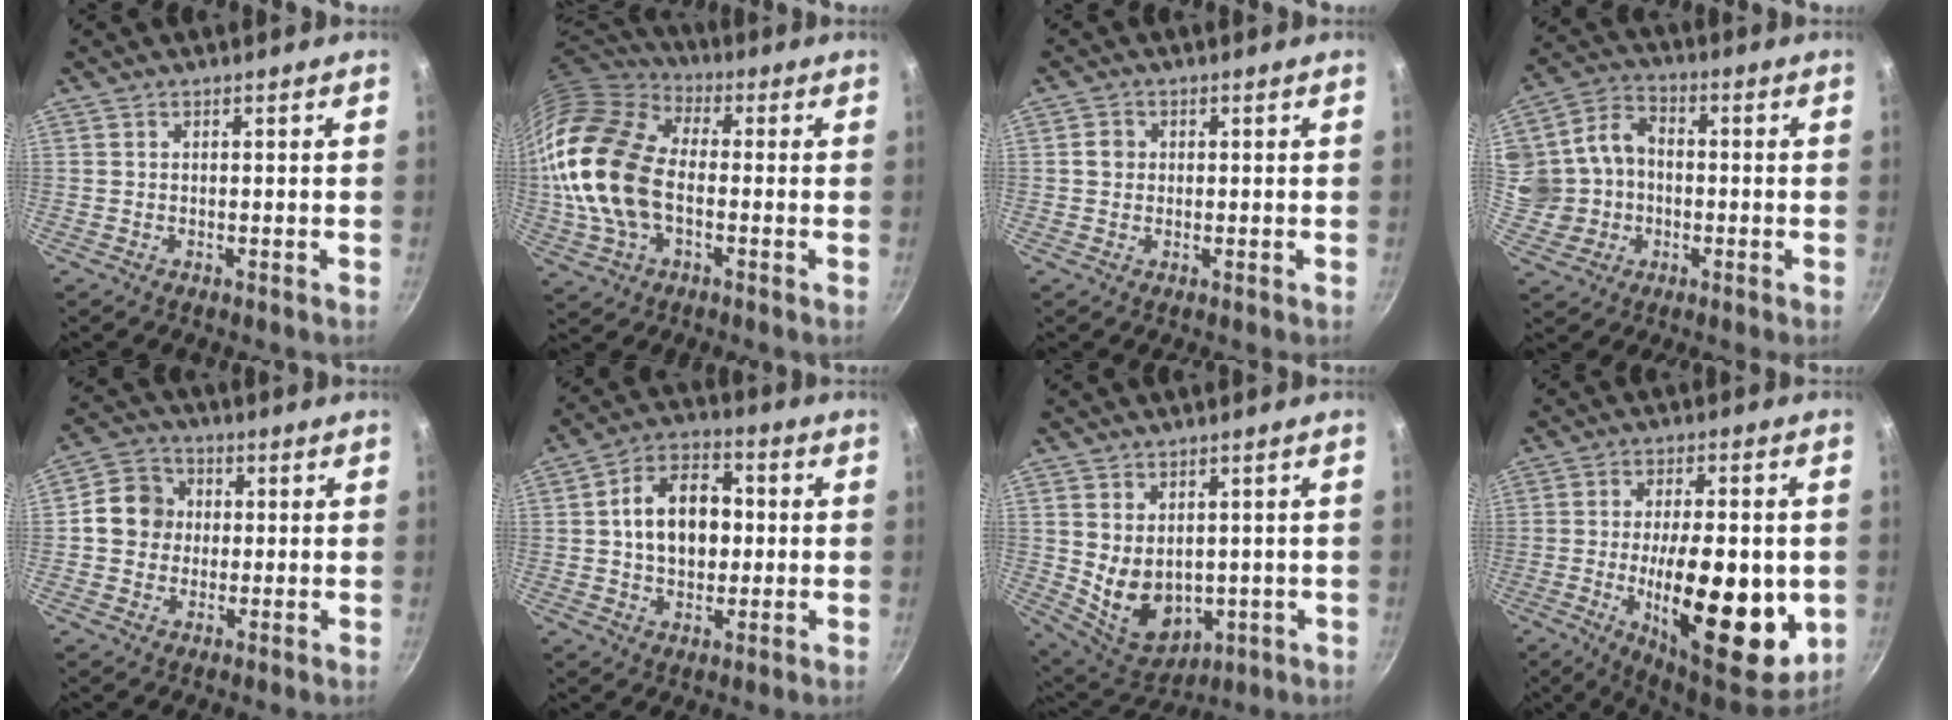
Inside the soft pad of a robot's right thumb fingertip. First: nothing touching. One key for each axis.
{"total": 21.3, "fx": -1.6, "fy": 13.8, "fz": 16.2, "tx": -0.315, "ty": 0.029, "tz": -0.039}
{"total": 2.2, "fx": 0.2, "fy": 2.0, "fz": 0.9, "tx": -0.006, "ty": 0.007, "tz": 0.000}
{"total": 12.5, "fx": -0.5, "fy": 10.9, "fz": 6.0, "tx": -0.102, "ty": 0.025, "tz": -0.011}
{"total": 8.5, "fx": 0.4, "fy": 7.7, "fz": 3.6, "tx": -0.027, "ty": 0.013, "tz": -0.012}
{"total": 13.1, "fx": 0.9, "fy": 9.2, "fz": 9.2, "tx": -0.114, "ty": 0.021, "tz": 0.003}
{"total": 10.3, "fx": 0.5, "fy": 7.6, "fz": 7.0, "tx": -0.093, "ty": -0.023, "tz": 0.040}
{"total": 22.8, "fx": -4.0, "fy": 9.0, "fz": 20.6, "tx": -0.284, "ty": -0.006, "tz": -0.051}